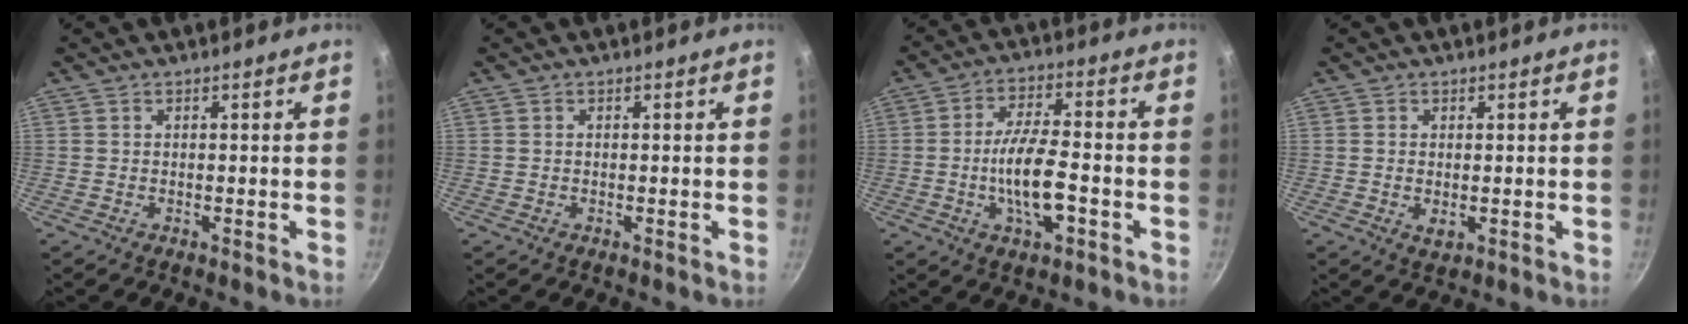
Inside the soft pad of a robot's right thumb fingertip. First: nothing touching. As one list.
[{"total": 0.0}, {"total": 10.6, "force": [-2.7, 3.7, 9.6], "torque": [-0.169, 0.020, -0.052]}, {"total": 2.4, "force": [-0.1, 1.5, 1.8], "torque": [-0.032, -0.006, -0.001]}]